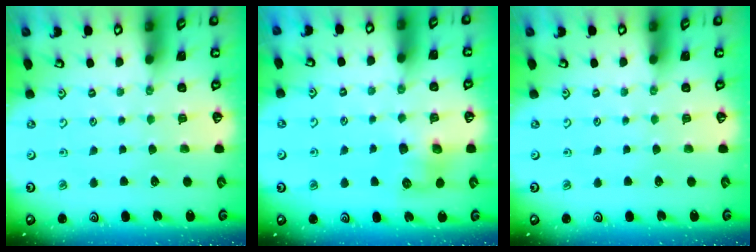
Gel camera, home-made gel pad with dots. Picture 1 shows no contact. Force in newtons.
{"total": 8.1, "press": 8.1, "slide": 0.4}
{"total": 0.0}